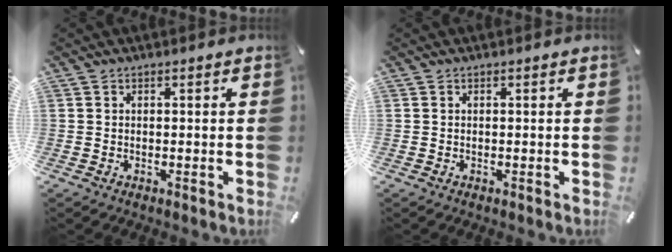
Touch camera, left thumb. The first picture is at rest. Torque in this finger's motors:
{"motor_torque": [-0.04, -0.03, 0.00, 0.00, 0.00]}